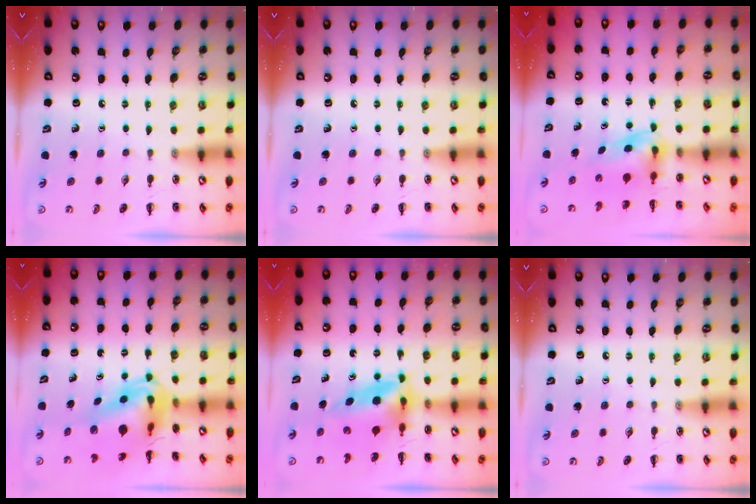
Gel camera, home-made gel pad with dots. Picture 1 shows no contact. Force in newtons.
{"total": 0.0}
{"total": 4.7, "press": 4.7, "slide": 0.2}
{"total": 7.9, "press": 7.5, "slide": 2.6}
{"total": 6.0, "press": 5.8, "slide": 1.6}
{"total": 0.0}